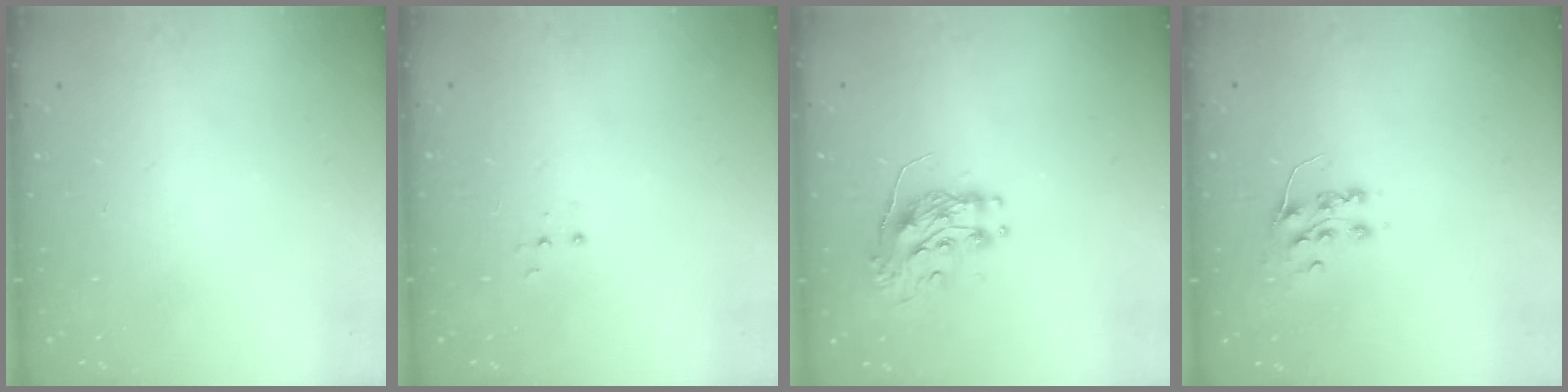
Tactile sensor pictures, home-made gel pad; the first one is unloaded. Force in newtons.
{"total": 3.1, "press": 3.0, "slide": 0.8}
{"total": 9.3, "press": 9.3, "slide": 0.8}
{"total": 7.3, "press": 7.3, "slide": 0.5}